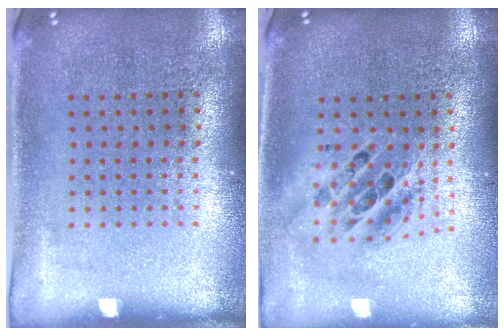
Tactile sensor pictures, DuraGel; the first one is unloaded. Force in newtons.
{"total": 1.7, "press": 1.4, "slide": 1.0}